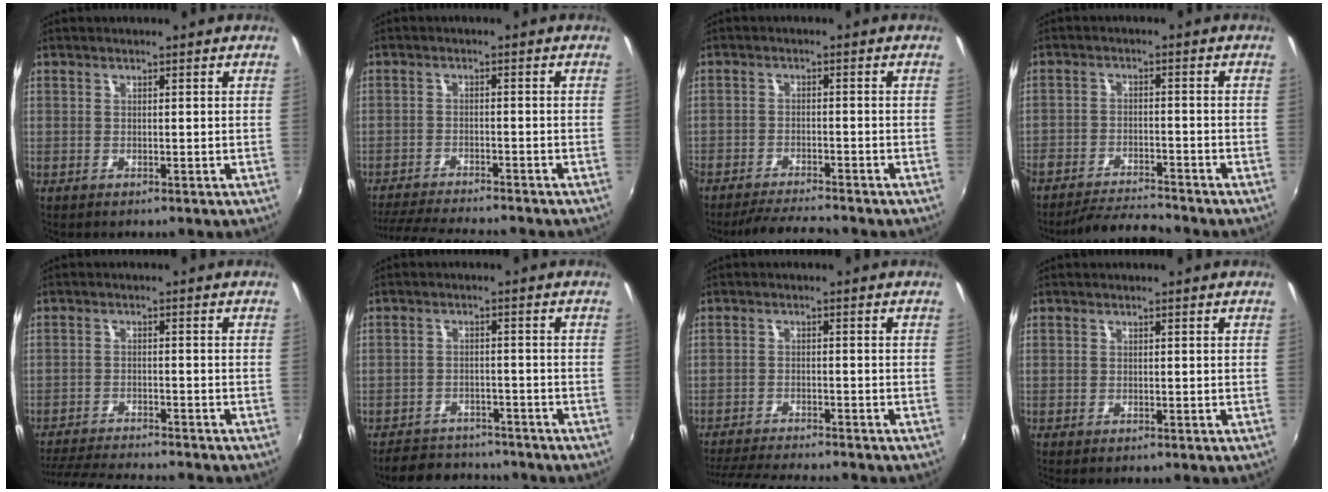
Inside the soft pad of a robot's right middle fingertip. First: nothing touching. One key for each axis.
{"total": 11.3, "fx": -10.4, "fy": 0.8, "fz": 4.4, "tx": -0.106, "ty": -0.020, "tz": -0.168}
{"total": 7.2, "fx": -6.7, "fy": 0.6, "fz": 2.6, "tx": -0.072, "ty": -0.006, "tz": -0.109}
{"total": 9.0, "fx": -8.5, "fy": 0.9, "fz": 2.9, "tx": -0.076, "ty": -0.004, "tz": -0.140}
{"total": 12.7, "fx": -11.7, "fy": 1.8, "fz": 4.7, "tx": -0.111, "ty": -0.017, "tz": -0.181}
{"total": 9.7, "fx": -8.6, "fy": 4.0, "fz": 2.3, "tx": -0.064, "ty": 0.015, "tz": -0.119}
{"total": 11.3, "fx": -10.4, "fy": 1.0, "fz": 4.4, "tx": -0.106, "ty": -0.021, "tz": -0.166}
{"total": 0.7, "fx": -0.6, "fy": 0.2, "fz": 0.3, "tx": -0.008, "ty": -0.004, "tz": -0.012}